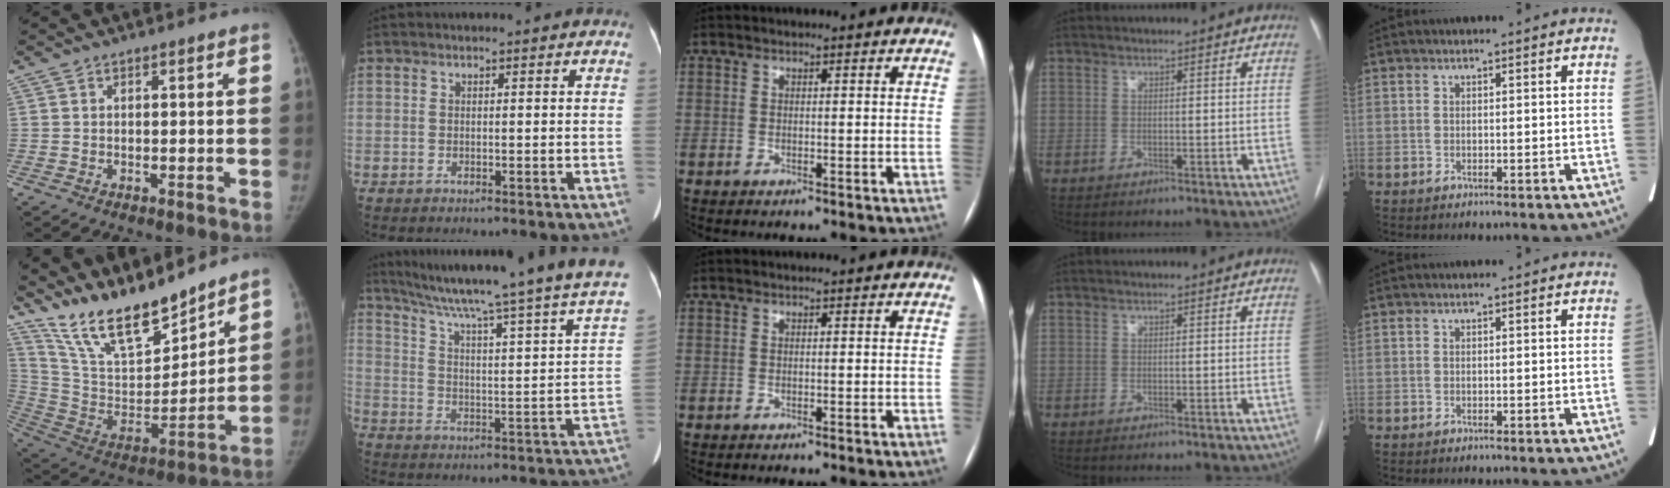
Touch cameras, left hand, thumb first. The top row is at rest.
{"thumb": {"total": 18.9, "force": [16.5, 4.8, 7.9], "torque": [-0.108, -0.100, 0.309]}, "index": {"total": 29.8, "force": [24.4, 0.1, 17.1], "torque": [-0.272, -0.053, 0.320]}}